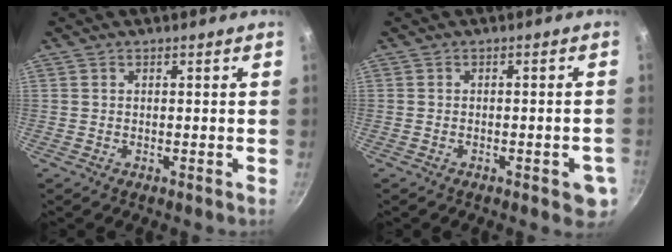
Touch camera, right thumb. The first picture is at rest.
{"total": 4.9, "force": [-1.9, 1.8, 4.1], "torque": [-0.039, 0.004, -0.021]}